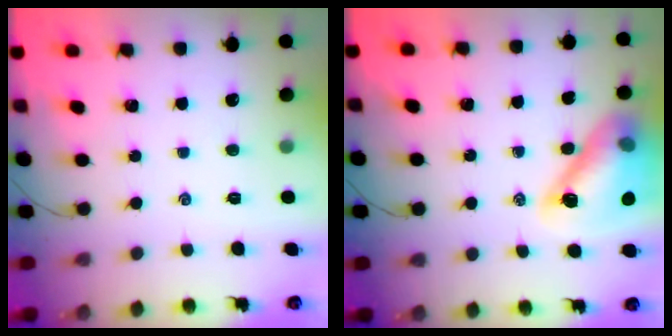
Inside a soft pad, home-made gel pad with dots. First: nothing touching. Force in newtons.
{"total": 14.4, "press": 14.0, "slide": 3.1}